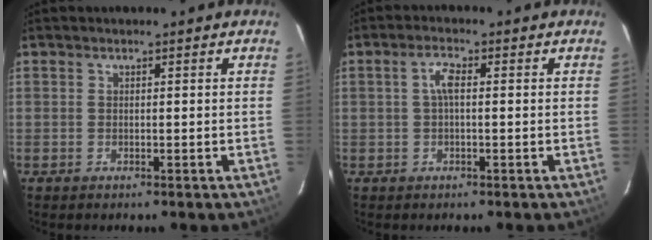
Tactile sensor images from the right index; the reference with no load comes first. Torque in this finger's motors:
{"motor_torque": [0.21, -0.02, 0.19, 0.07]}